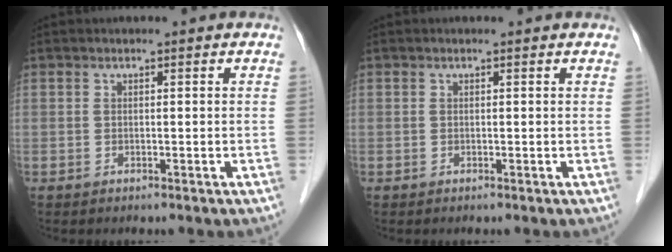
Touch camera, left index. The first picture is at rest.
{"total": 1.1, "force": [1.1, 0.2, 0.2], "torque": [-0.012, 0.008, 0.009]}